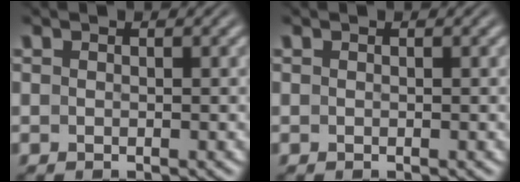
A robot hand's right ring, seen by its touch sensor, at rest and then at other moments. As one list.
[{"total": 0.0}]